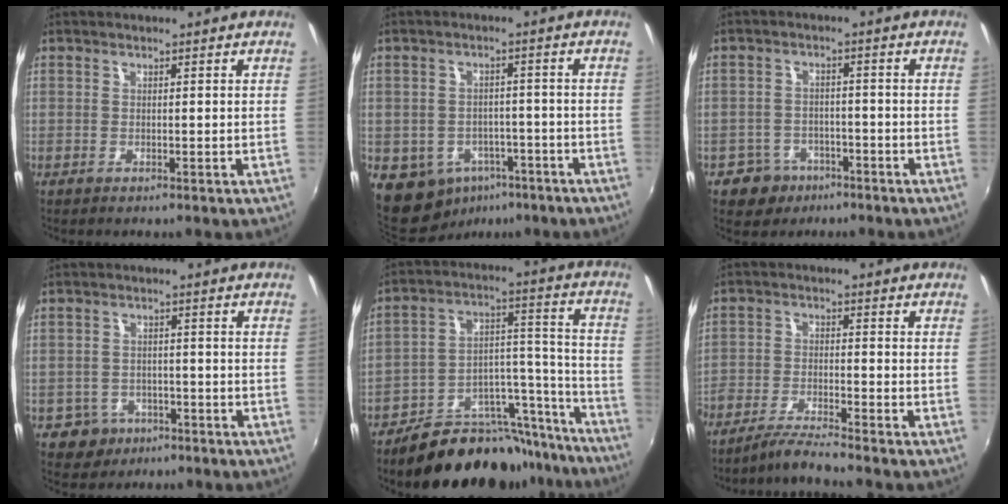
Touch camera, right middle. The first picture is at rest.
{"total": 9.6, "force": [-5.3, 7.3, 3.3], "torque": [-0.086, 0.006, -0.056]}
{"total": 6.0, "force": [-3.8, 4.6, 1.1], "torque": [-0.040, 0.015, -0.053]}
{"total": 5.4, "force": [-2.9, 4.4, 1.0], "torque": [-0.036, 0.009, -0.037]}
{"total": 21.0, "force": [-18.2, 8.1, 6.7], "torque": [-0.084, 0.064, -0.257]}
{"total": 6.1, "force": [-5.6, -0.6, 2.5], "torque": [-0.067, -0.008, -0.109]}